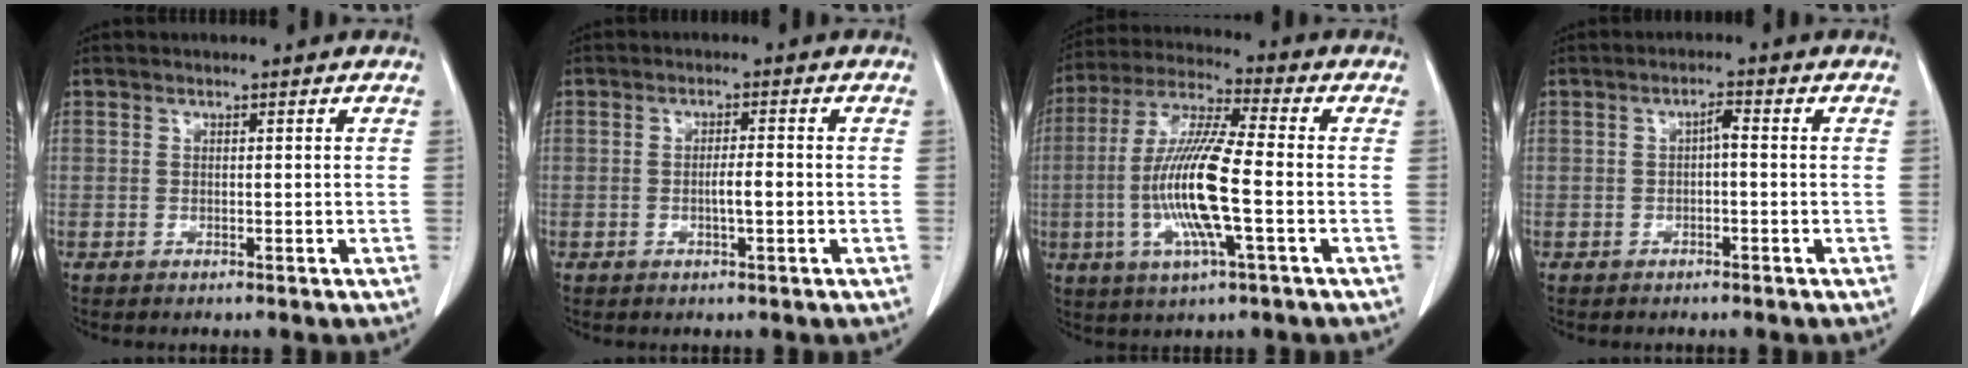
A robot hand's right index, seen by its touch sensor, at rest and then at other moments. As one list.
[{"total": 2.7, "force": [-0.5, 0.3, 2.6], "torque": [-0.048, 0.000, -0.010]}, {"total": 14.1, "force": [-2.6, 1.1, 13.9], "torque": [-0.283, -0.009, -0.054]}, {"total": 1.7, "force": [-0.2, 0.4, 1.6], "torque": [-0.028, 0.005, -0.004]}]